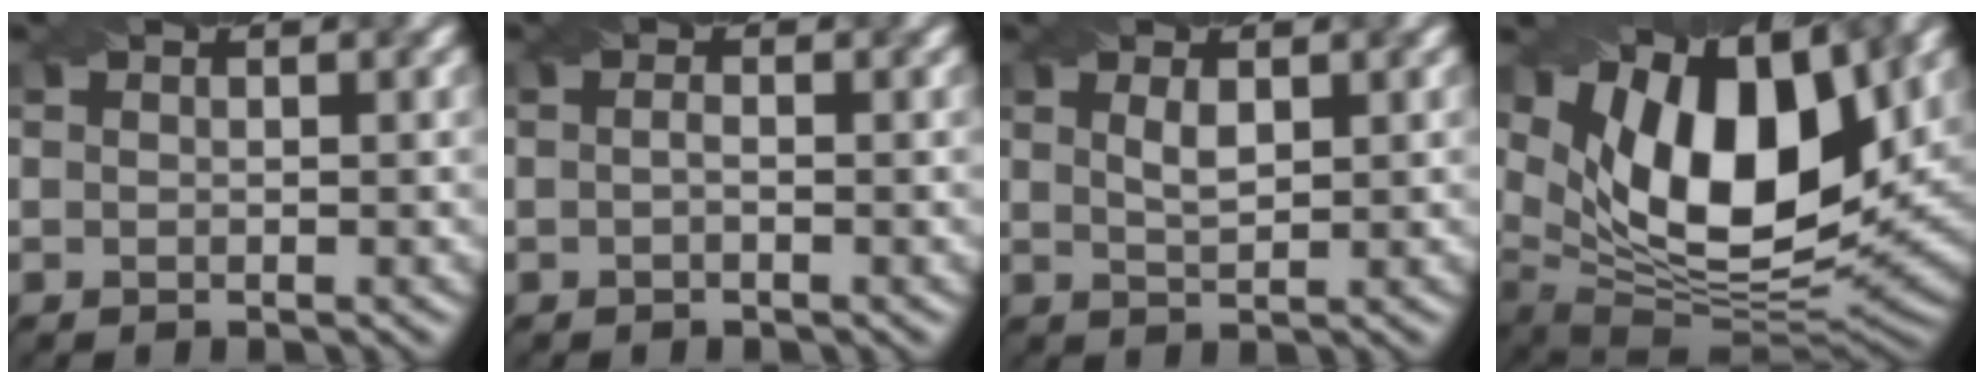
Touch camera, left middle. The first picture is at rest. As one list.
[{"total": 0.6, "force": [-0.3, 0.1, 0.6], "torque": [-0.014, 0.000, -0.005]}, {"total": 1.5, "force": [0.7, 0.5, 1.3], "torque": [-0.027, -0.001, 0.017]}, {"total": 14.7, "force": [5.9, 6.8, 11.6], "torque": [-0.195, 0.010, 0.094]}]